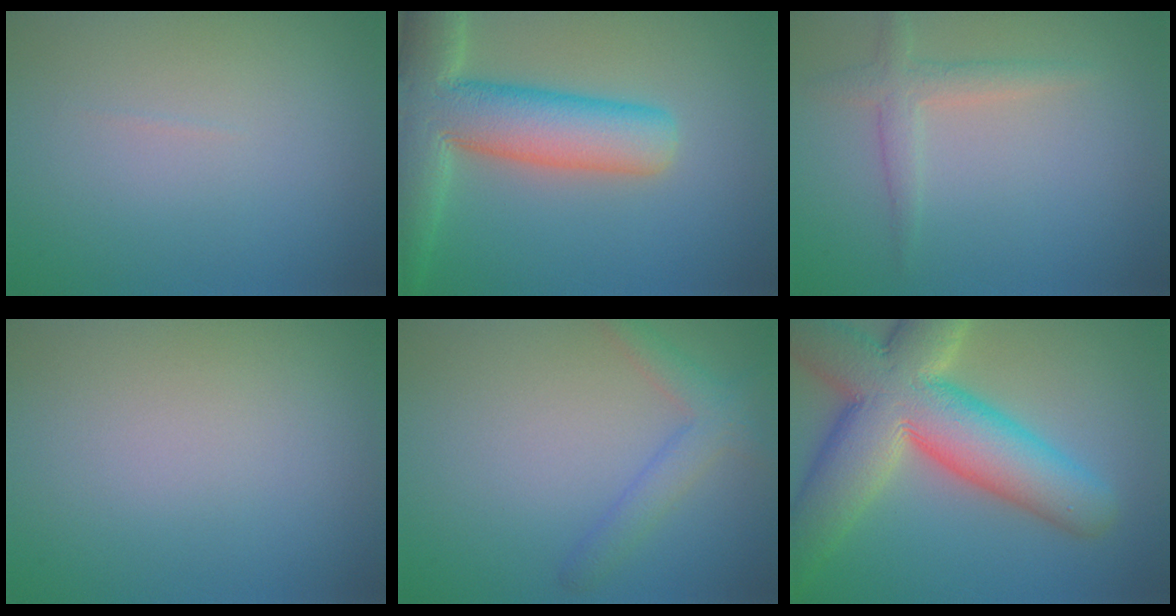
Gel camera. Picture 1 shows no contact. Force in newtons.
{"total": 10.4, "press": 10.4, "slide": 0.8}
{"total": 2.1, "press": 2.1, "slide": 0.1}
{"total": 0.0}
{"total": 2.5, "press": 2.5, "slide": 0.3}
{"total": 12.8, "press": 12.8, "slide": 1.0}